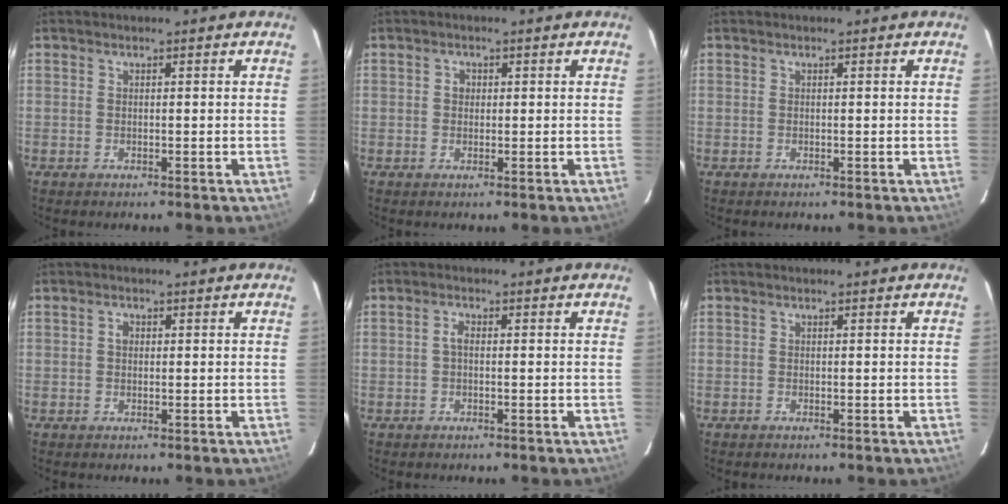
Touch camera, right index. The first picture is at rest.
{"total": 1.4, "force": [0.1, 1.3, 0.4], "torque": [-0.006, 0.006, 0.000]}
{"total": 0.0}
{"total": 1.2, "force": [0.2, 1.0, 0.7], "torque": [-0.012, 0.007, 0.001]}
{"total": 1.4, "force": [-0.2, 0.7, 1.2], "torque": [-0.025, 0.007, -0.006]}
{"total": 0.0}